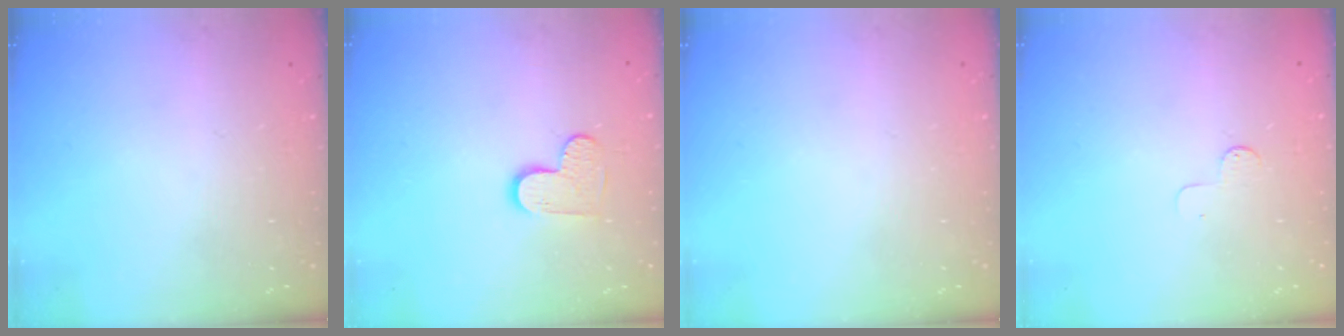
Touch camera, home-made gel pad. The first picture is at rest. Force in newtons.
{"total": 6.3, "press": 6.3, "slide": 0.1}
{"total": 0.0}
{"total": 2.6, "press": 2.6, "slide": 0.3}